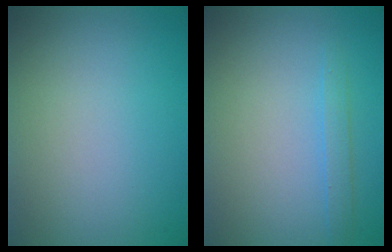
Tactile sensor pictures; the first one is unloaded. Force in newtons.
{"total": 1.3, "press": 1.3, "slide": 0.2}